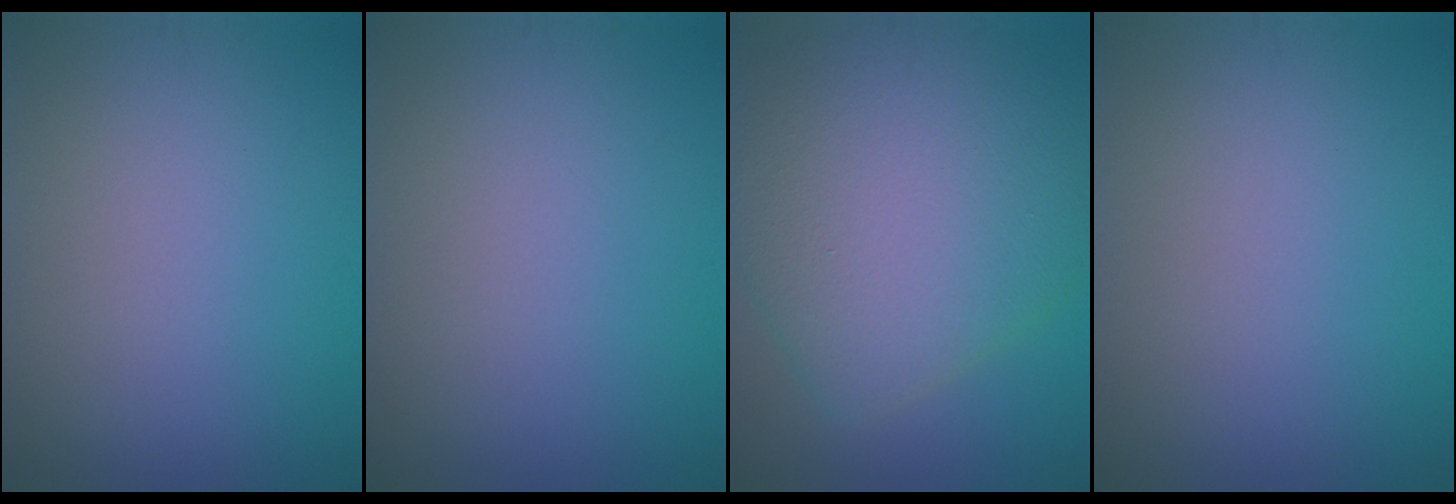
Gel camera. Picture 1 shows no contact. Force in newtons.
{"total": 0.0}
{"total": 11.1, "press": 11.1, "slide": 0.5}
{"total": 0.0}